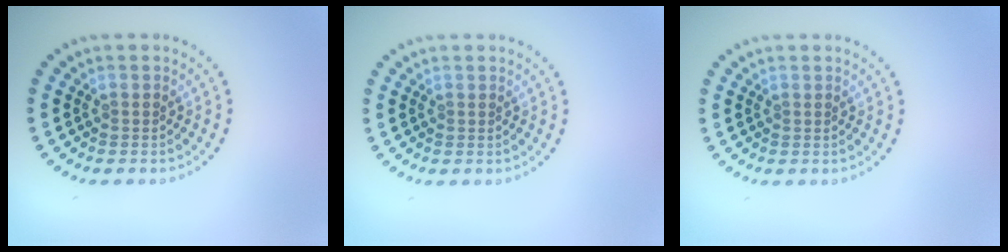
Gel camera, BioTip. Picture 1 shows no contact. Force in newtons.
{"total": 0.0}
{"total": 0.0}